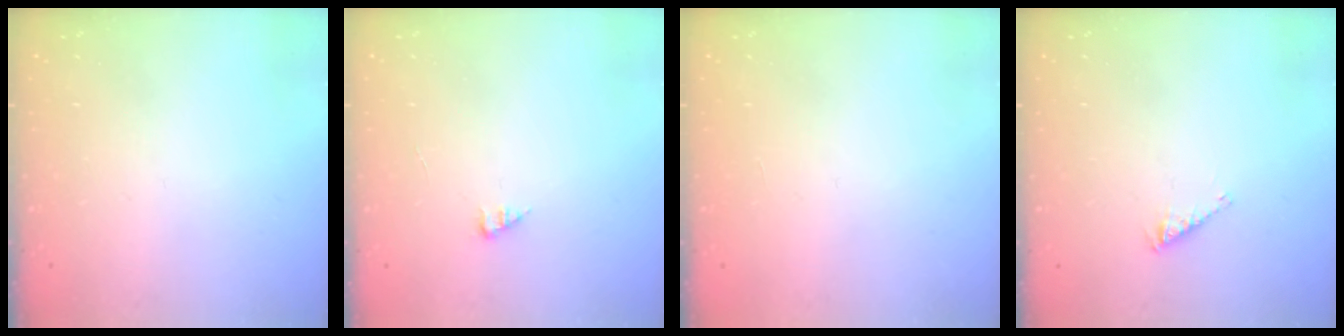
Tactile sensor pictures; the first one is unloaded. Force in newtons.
{"total": 1.6, "press": 1.6, "slide": 0.2}
{"total": 0.0}
{"total": 2.7, "press": 2.6, "slide": 0.4}